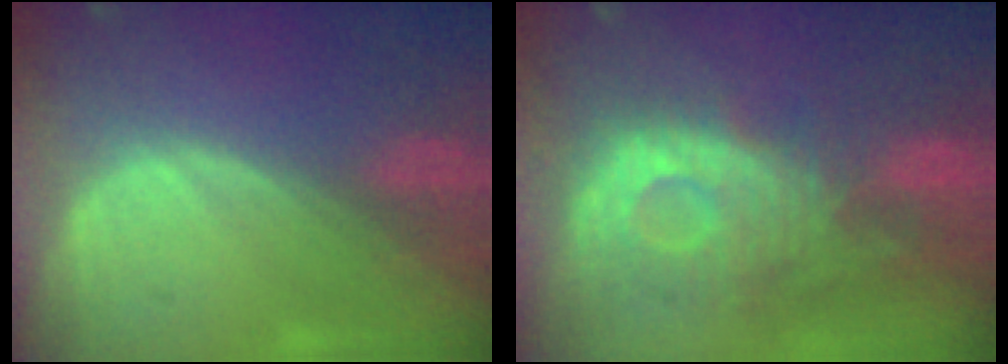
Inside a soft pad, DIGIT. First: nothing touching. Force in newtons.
{"total": 11.6, "press": 10.5, "slide": 4.9}